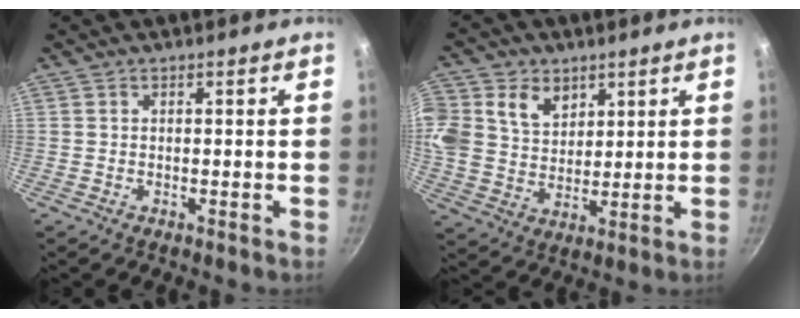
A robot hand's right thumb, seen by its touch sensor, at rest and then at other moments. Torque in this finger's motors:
{"motor_torque": [0.13, 0.16, 0.73, 0.65, 0.09]}